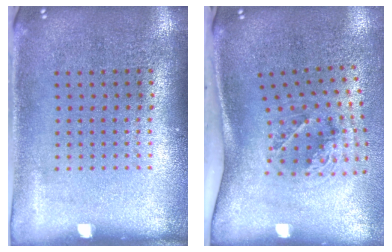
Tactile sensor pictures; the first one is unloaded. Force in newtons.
{"total": 1.9, "press": 1.3, "slide": 1.4}